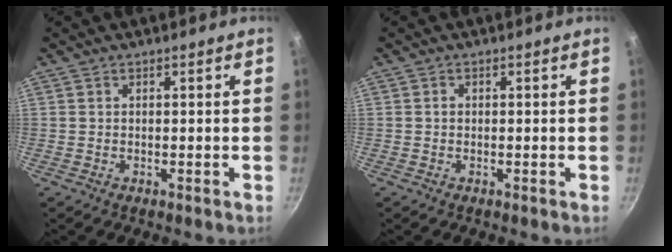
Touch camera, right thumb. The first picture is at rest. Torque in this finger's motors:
{"motor_torque": [-0.02, 0.16, 0.19, -0.26, -0.10]}